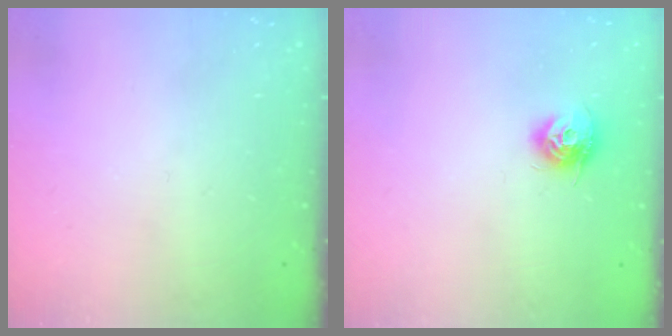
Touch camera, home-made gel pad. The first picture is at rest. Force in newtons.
{"total": 8.7, "press": 8.7, "slide": 0.2}